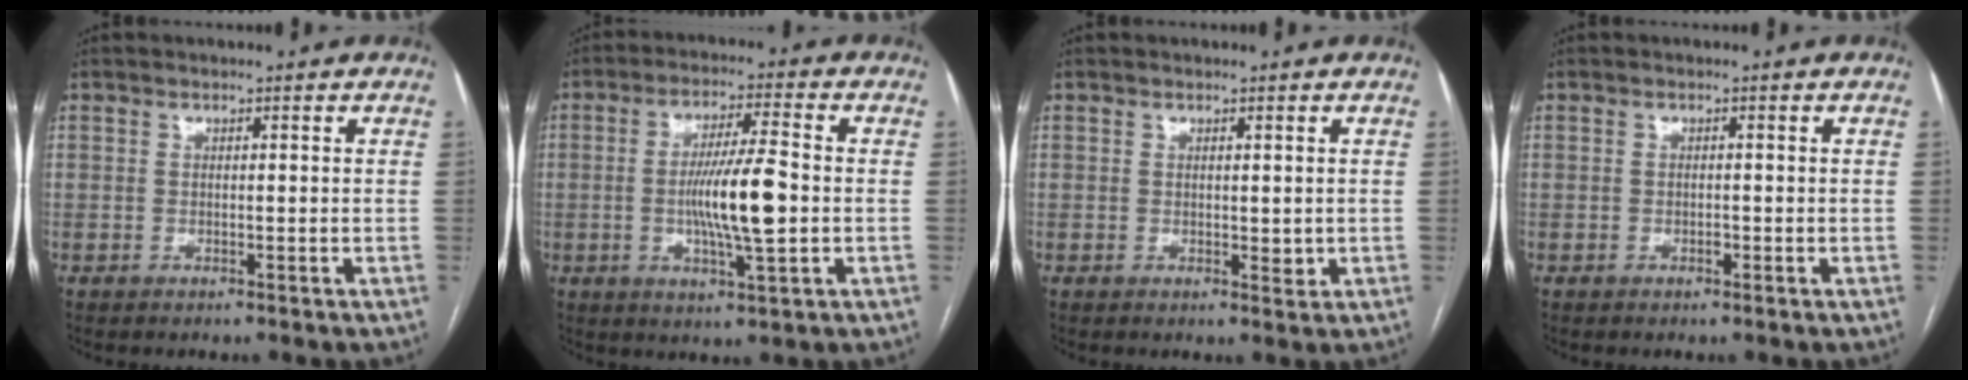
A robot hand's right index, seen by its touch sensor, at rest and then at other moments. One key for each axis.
{"total": 10.3, "fx": -1.2, "fy": 0.9, "fz": 10.1, "tx": -0.184, "ty": -0.003, "tz": -0.024}
{"total": 1.4, "fx": 0.0, "fy": 0.7, "fz": 1.2, "tx": -0.015, "ty": -0.005, "tz": 0.004}
{"total": 0.7, "fx": -0.3, "fy": 0.3, "fz": 0.5, "tx": -0.014, "ty": 0.000, "tz": -0.005}